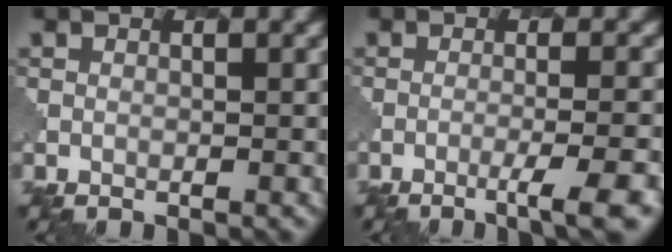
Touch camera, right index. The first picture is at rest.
{"total": 4.7, "force": [-2.5, 1.0, 3.8], "torque": [-0.049, 0.001, -0.040]}